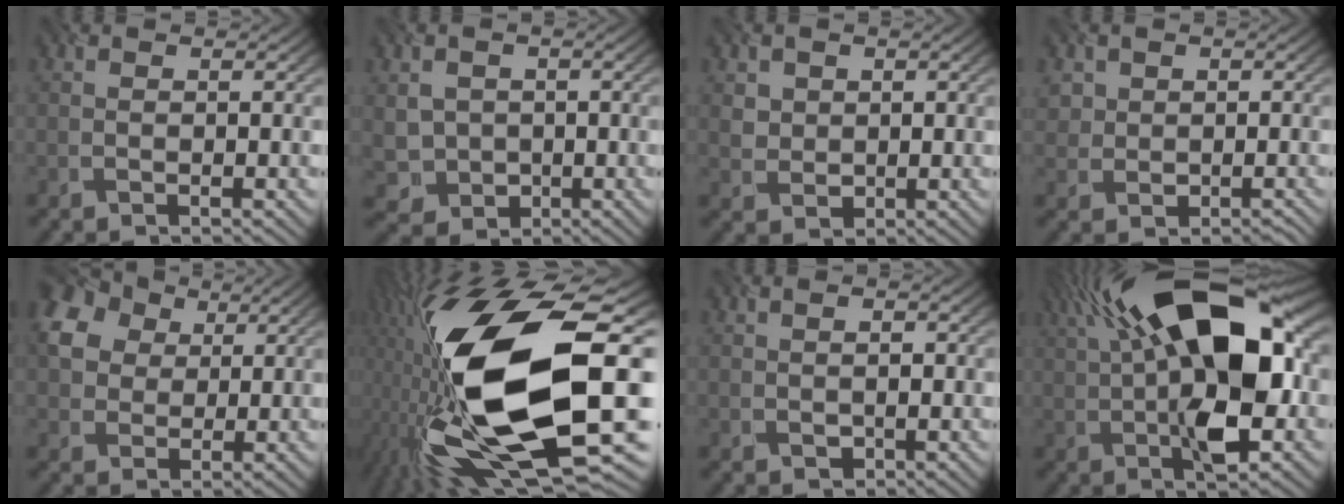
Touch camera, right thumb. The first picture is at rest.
{"total": 4.3, "force": [-0.2, 3.9, 1.7], "torque": [-0.052, -0.014, -0.001]}
{"total": 2.6, "force": [0.9, 2.4, 0.6], "torque": [-0.026, -0.009, 0.020]}
{"total": 3.1, "force": [0.5, 3.0, 0.6], "torque": [-0.014, -0.002, 0.011]}
{"total": 8.3, "force": [2.8, 6.3, 4.5], "torque": [-0.124, 0.020, 0.049]}
{"total": 22.2, "force": [-2.1, 8.9, 20.3], "torque": [-0.417, -0.046, -0.030]}
{"total": 1.4, "force": [-0.2, 1.1, 0.9], "torque": [-0.014, -0.004, 0.000]}
{"total": 18.3, "force": [3.4, 8.6, 15.8], "torque": [-0.270, 0.028, 0.038]}